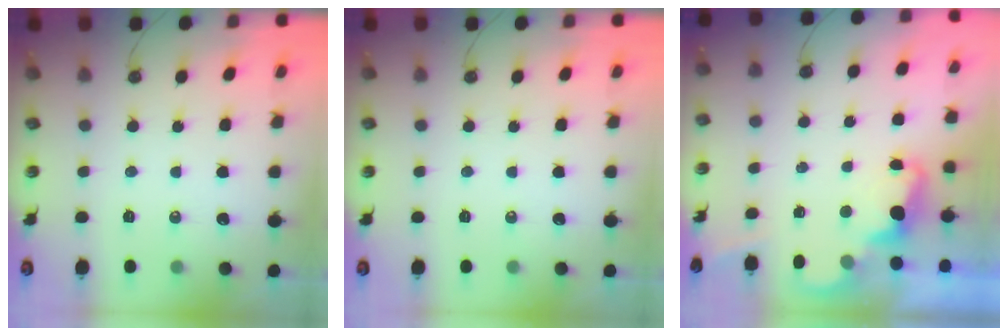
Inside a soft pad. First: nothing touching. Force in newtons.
{"total": 0.0}
{"total": 2.3, "press": 2.2, "slide": 0.5}